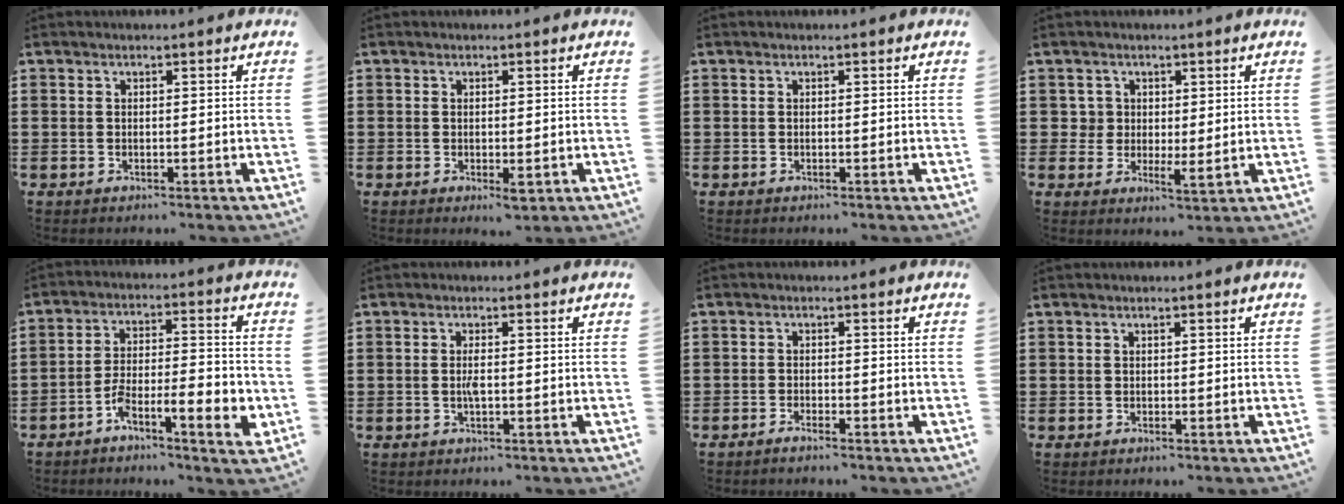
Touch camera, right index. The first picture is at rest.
{"total": 1.9, "force": [-0.4, 0.5, 1.8], "torque": [-0.038, -0.005, -0.009]}
{"total": 0.0}
{"total": 2.7, "force": [0.9, 2.3, 1.1], "torque": [-0.032, 0.010, 0.017]}
{"total": 8.7, "force": [-4.3, 2.3, 7.2], "torque": [-0.130, 0.007, -0.079]}
{"total": 1.7, "force": [-0.3, 0.2, 1.6], "torque": [-0.033, 0.000, -0.006]}
{"total": 1.2, "force": [-1.1, -0.1, 0.4], "torque": [-0.008, -0.001, -0.021]}
{"total": 0.0}